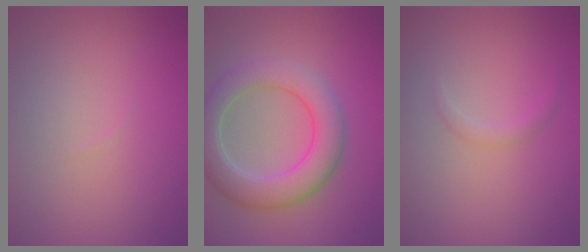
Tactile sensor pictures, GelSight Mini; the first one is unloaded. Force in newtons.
{"total": 6.0, "press": 6.0, "slide": 0.3}
{"total": 0.8, "press": 0.8, "slide": 0.0}